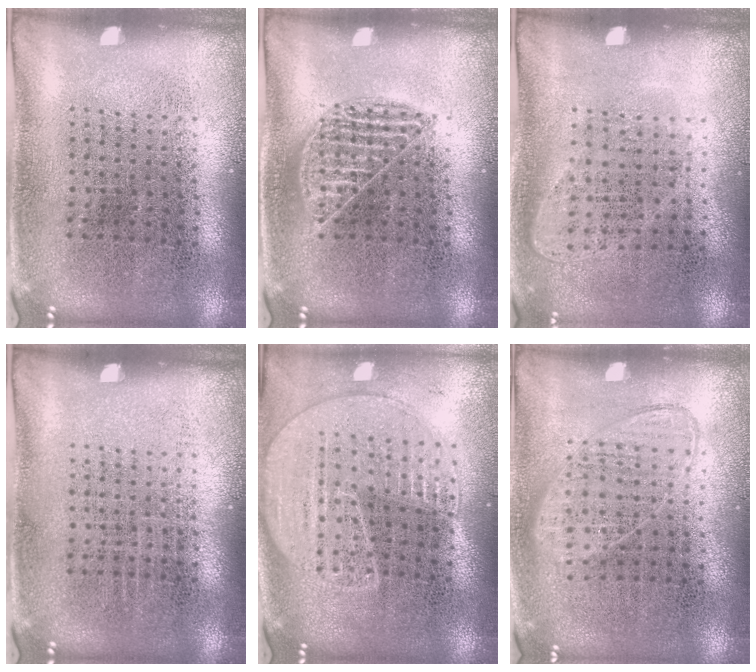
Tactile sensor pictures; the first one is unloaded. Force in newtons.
{"total": 1.5, "press": 1.5, "slide": 0.3}
{"total": 1.0, "press": 0.9, "slide": 0.5}
{"total": 0.0}
{"total": 1.8, "press": 1.7, "slide": 0.6}
{"total": 0.9, "press": 0.8, "slide": 0.4}